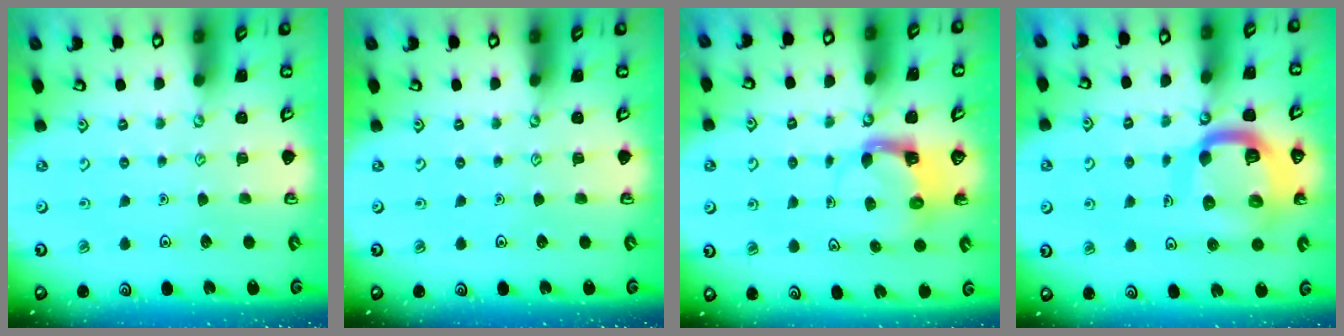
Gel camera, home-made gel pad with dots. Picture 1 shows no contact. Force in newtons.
{"total": 0.0}
{"total": 3.7, "press": 3.7, "slide": 0.6}
{"total": 15.6, "press": 15.5, "slide": 1.7}